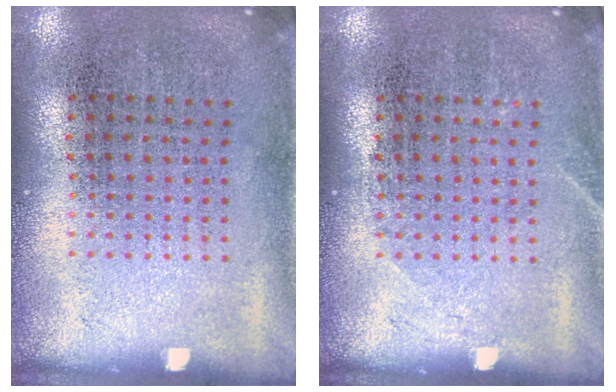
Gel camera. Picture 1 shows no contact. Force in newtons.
{"total": 0.7, "press": 0.6, "slide": 0.2}